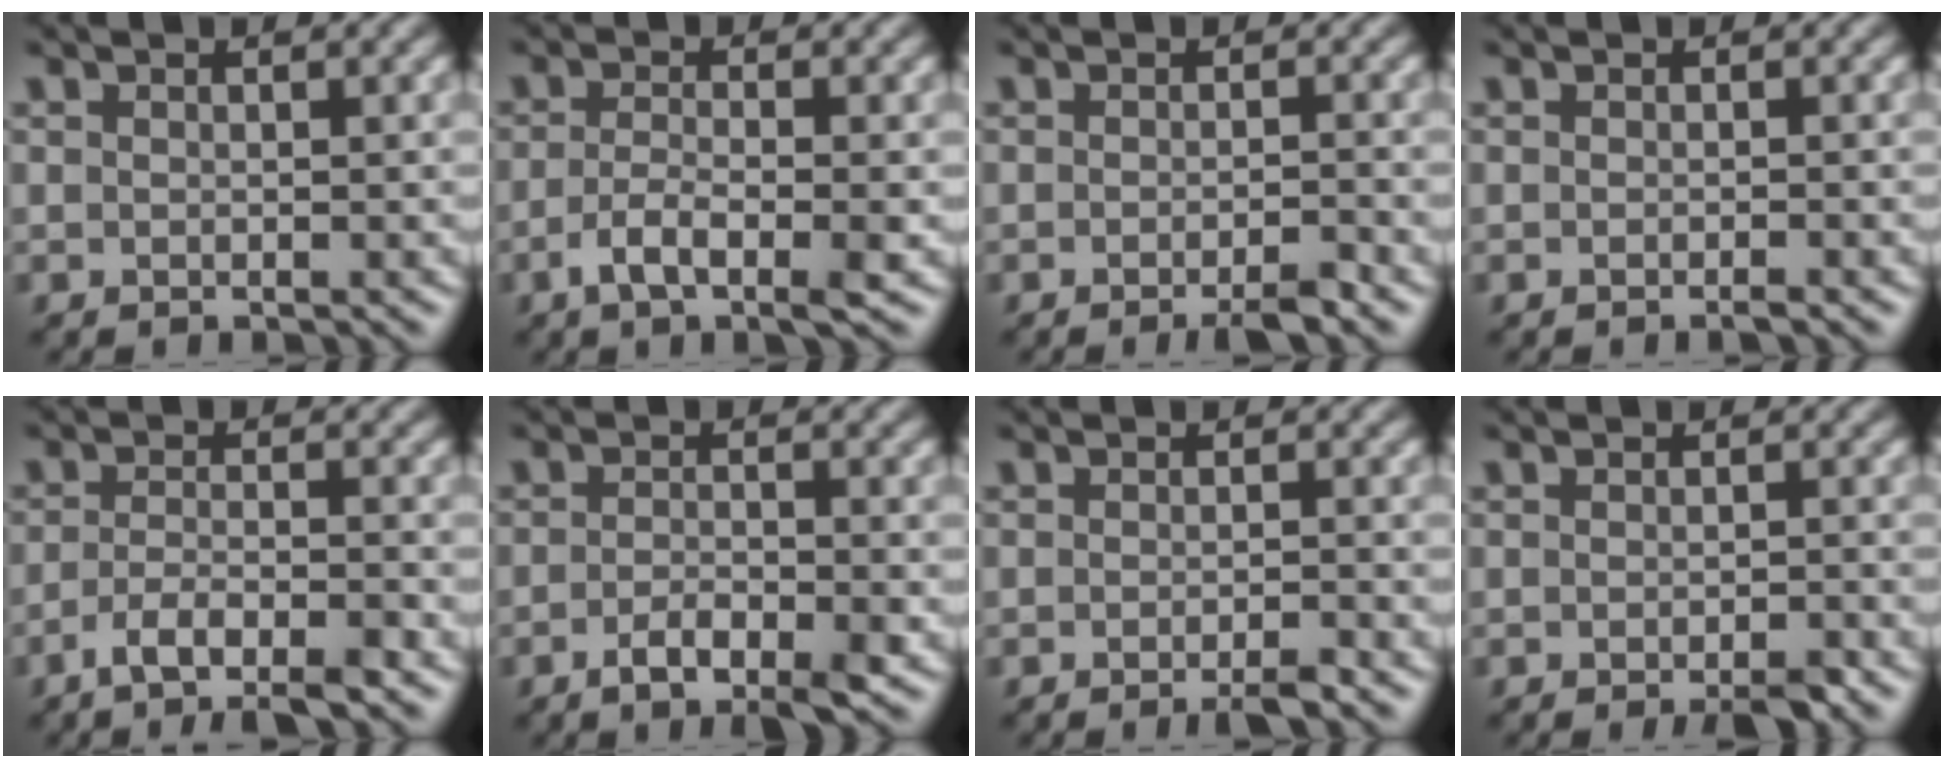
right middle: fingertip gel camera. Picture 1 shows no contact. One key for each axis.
{"total": 3.1, "fx": -1.4, "fy": 0.8, "fz": 2.7, "tx": -0.061, "ty": -0.001, "tz": -0.028}
{"total": 2.4, "fx": -1.8, "fy": 0.4, "fz": 1.6, "tx": -0.025, "ty": 0.002, "tz": -0.027}
{"total": 0.7, "fx": -0.5, "fy": 0.0, "fz": 0.5, "tx": -0.007, "ty": 0.002, "tz": -0.005}
{"total": 4.3, "fx": -2.9, "fy": 1.0, "fz": 3.0, "tx": -0.058, "ty": 0.000, "tz": -0.053}
{"total": 3.5, "fx": -1.9, "fy": 1.1, "fz": 2.7, "tx": -0.048, "ty": 0.000, "tz": -0.033}
{"total": 2.0, "fx": -1.4, "fy": 0.3, "fz": 1.4, "tx": -0.022, "ty": 0.001, "tz": -0.022}
{"total": 2.3, "fx": -1.5, "fy": 0.7, "fz": 1.7, "tx": -0.024, "ty": 0.000, "tz": -0.020}